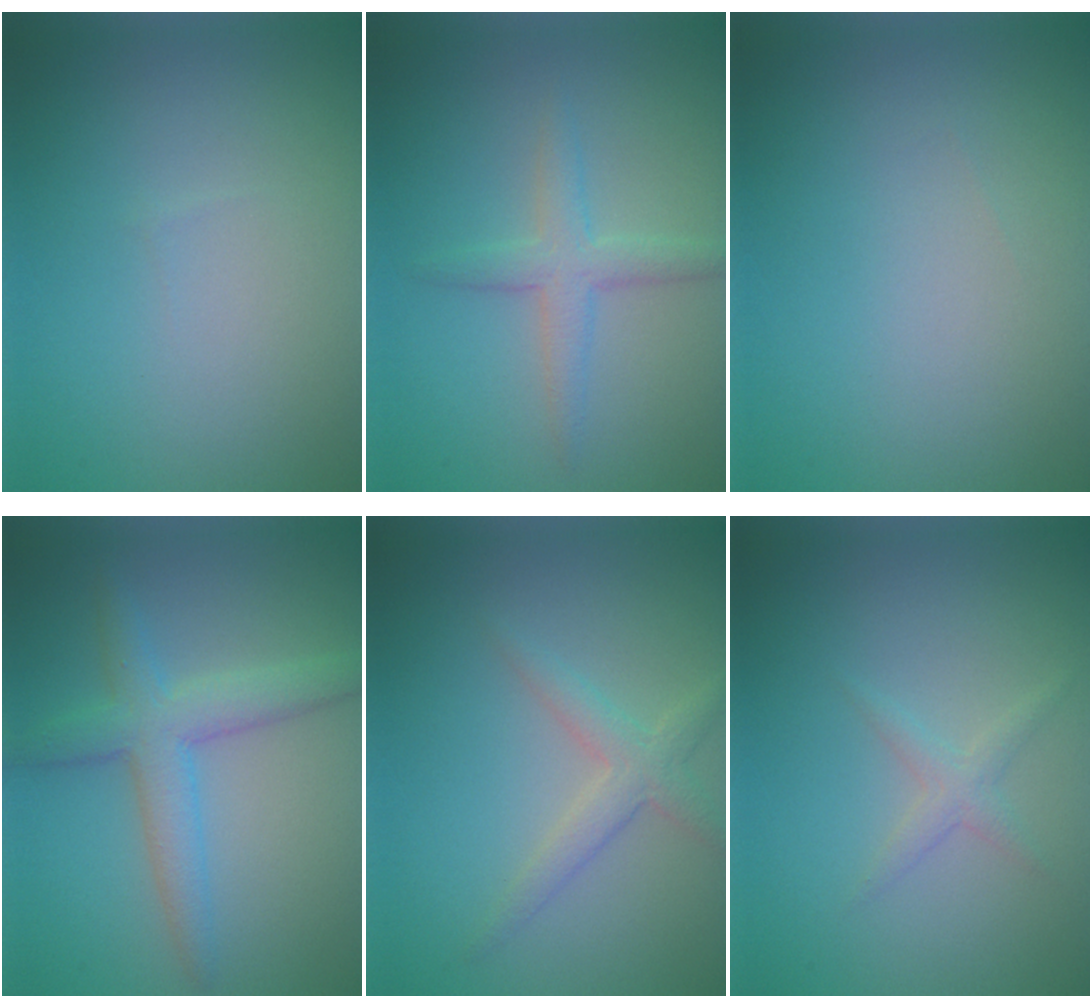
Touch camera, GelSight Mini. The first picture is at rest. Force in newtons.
{"total": 2.7, "press": 2.7, "slide": 0.0}
{"total": 0.0}
{"total": 4.3, "press": 4.3, "slide": 0.1}
{"total": 2.5, "press": 2.5, "slide": 0.0}
{"total": 1.3, "press": 1.3, "slide": 0.1}